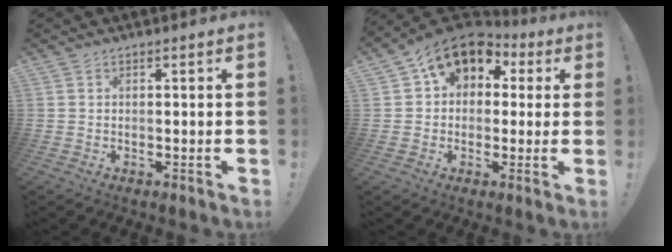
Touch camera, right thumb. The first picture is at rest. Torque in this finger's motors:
{"motor_torque": [2.28, 2.73, 0.47, 0.01, 0.40]}